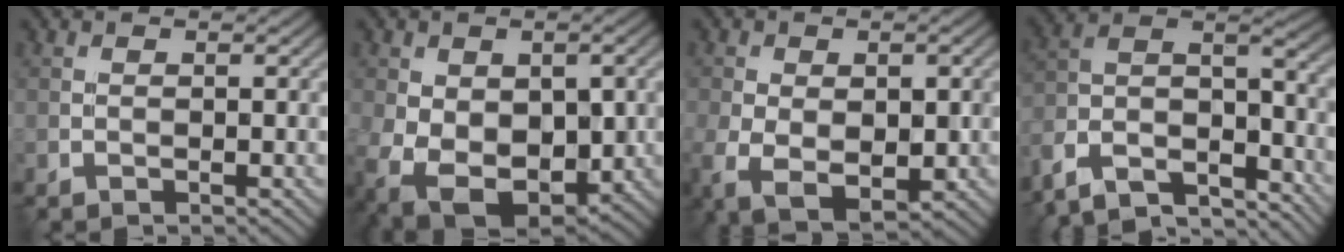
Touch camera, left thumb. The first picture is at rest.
{"total": 12.9, "force": [-2.3, 8.4, 9.5], "torque": [-0.186, -0.046, -0.012]}
{"total": 8.6, "force": [-1.9, 5.3, 6.4], "torque": [-0.140, -0.038, -0.020]}
{"total": 14.3, "force": [-11.9, 4.6, 6.5], "torque": [-0.154, -0.006, -0.198]}